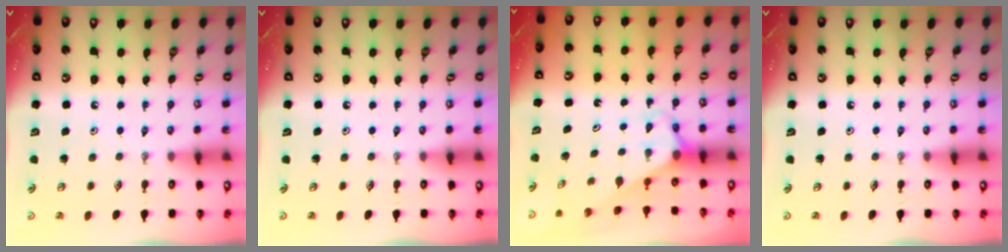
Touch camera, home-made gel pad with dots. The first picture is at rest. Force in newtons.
{"total": 0.0}
{"total": 2.7, "press": 2.7, "slide": 0.1}
{"total": 0.0}